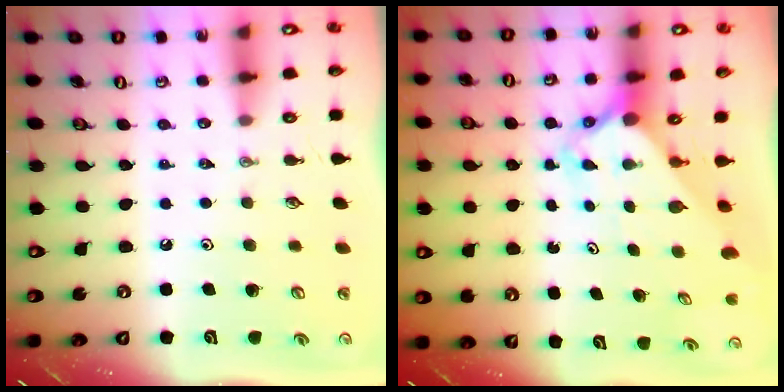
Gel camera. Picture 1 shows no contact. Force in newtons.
{"total": 2.8, "press": 2.8, "slide": 0.1}